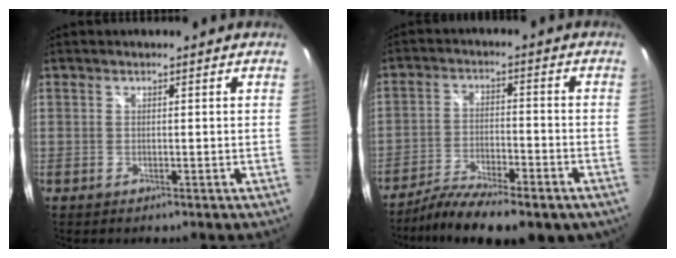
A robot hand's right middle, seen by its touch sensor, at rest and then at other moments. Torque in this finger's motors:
{"motor_torque": [1.05, -1.09, 0.30, 0.12]}